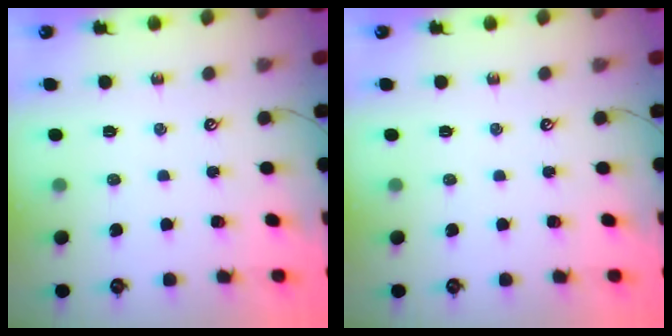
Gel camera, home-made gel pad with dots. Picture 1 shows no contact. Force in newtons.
{"total": 0.0}